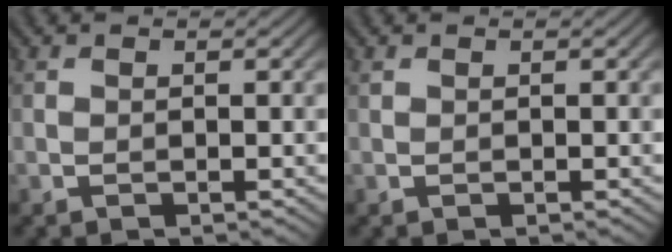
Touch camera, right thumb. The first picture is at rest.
{"total": 0.0}